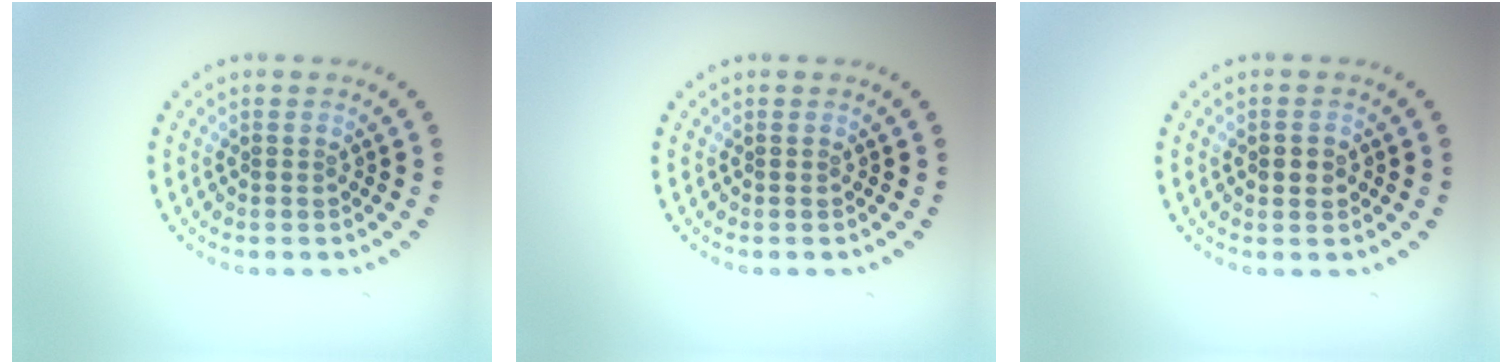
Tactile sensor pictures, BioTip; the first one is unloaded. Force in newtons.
{"total": 0.0}
{"total": 2.1, "press": 2.1, "slide": 0.1}